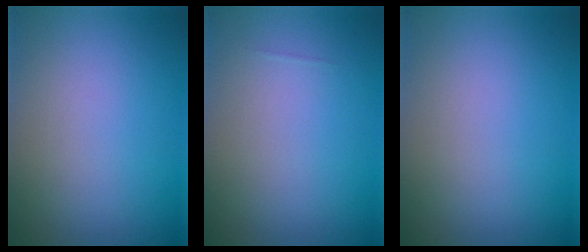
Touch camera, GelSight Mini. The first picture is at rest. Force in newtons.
{"total": 0.0}
{"total": 0.0}